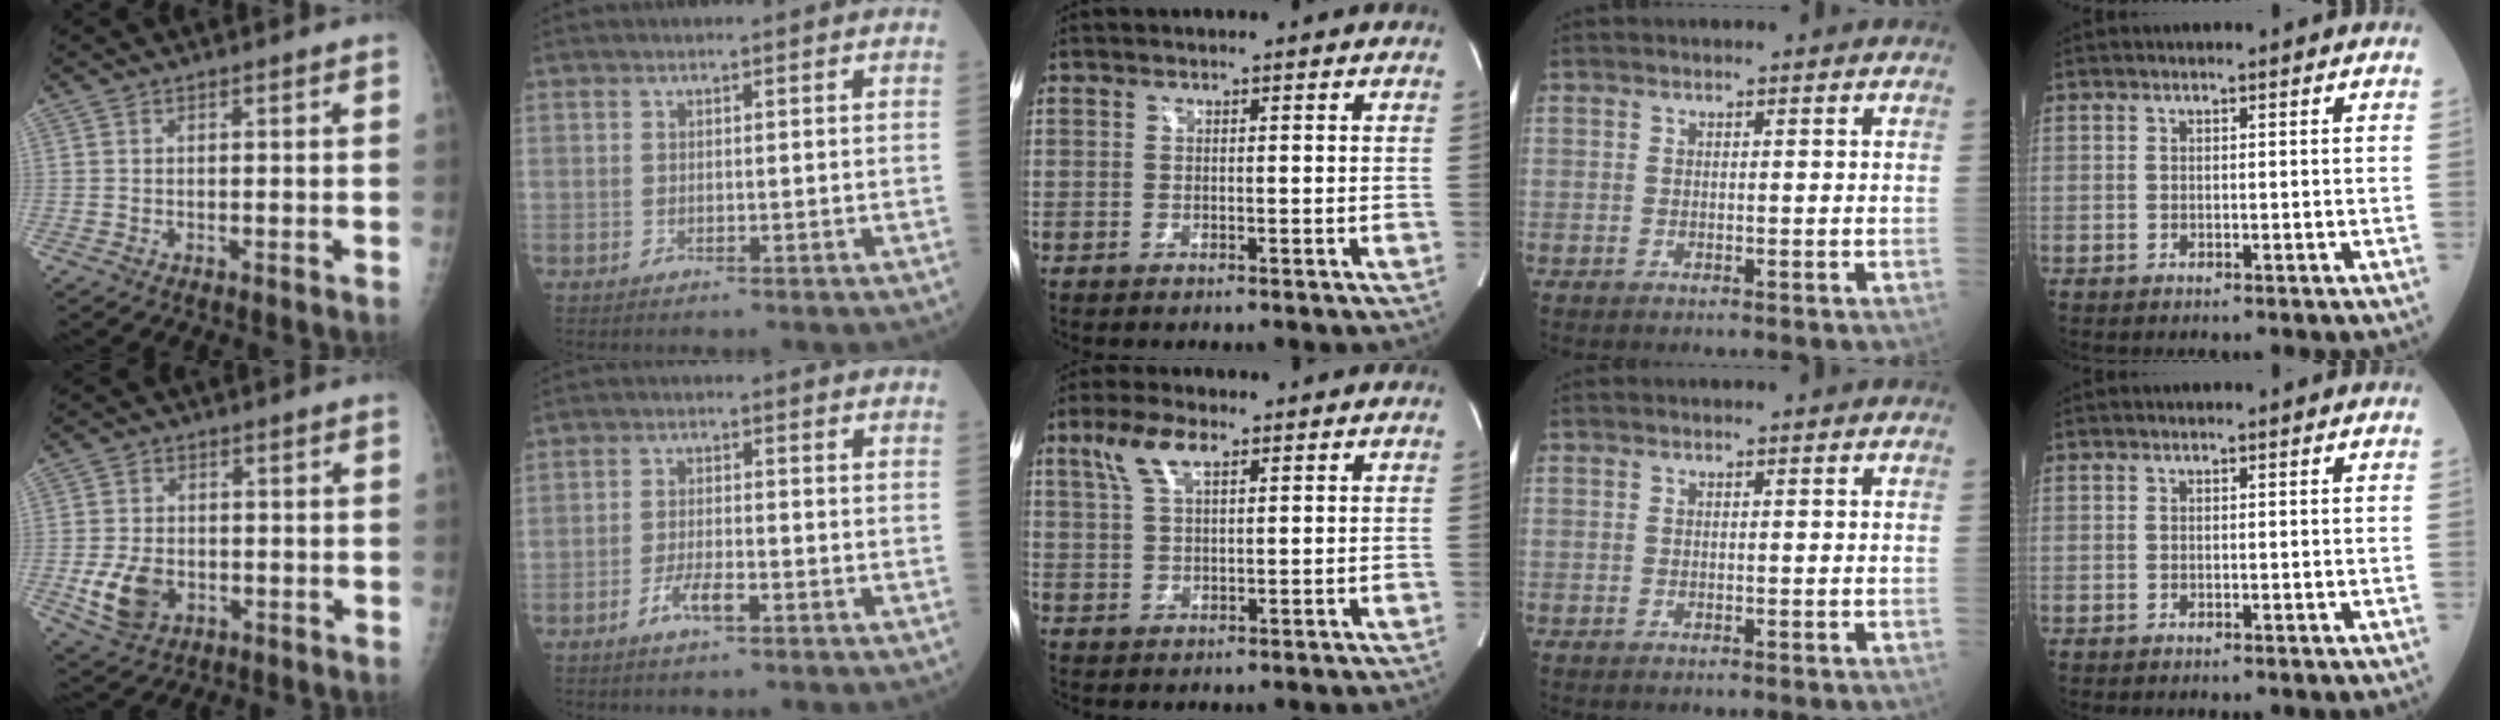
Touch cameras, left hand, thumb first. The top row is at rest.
{"thumb": {"total": 7.7, "force": [-1.9, 5.6, 4.9], "torque": [-0.083, 0.001, -0.028]}, "index": {"total": 3.5, "force": [-2.1, 0.7, 2.8], "torque": [-0.057, 0.000, -0.040]}, "middle": {"total": 5.7, "force": [3.2, 1.8, 4.4], "torque": [-0.100, 0.017, 0.066]}}